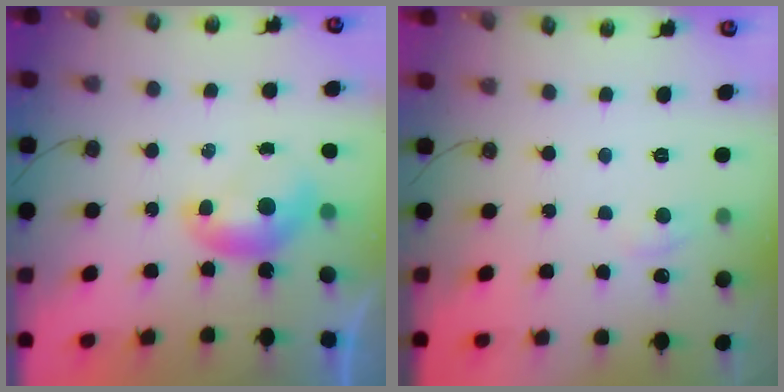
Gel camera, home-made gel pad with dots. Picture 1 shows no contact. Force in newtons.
{"total": 2.2, "press": 2.2, "slide": 0.5}